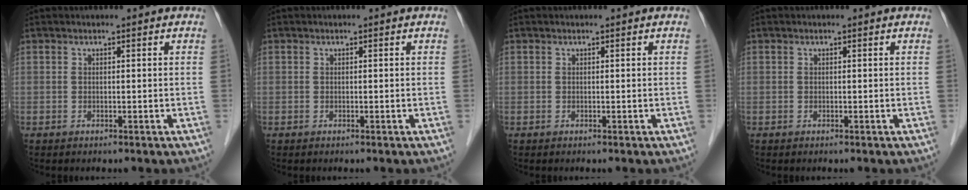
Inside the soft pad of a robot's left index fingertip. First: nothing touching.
{"total": 0.0}
{"total": 0.0}
{"total": 0.0}